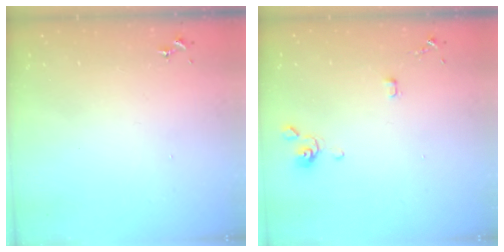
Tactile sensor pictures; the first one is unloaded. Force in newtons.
{"total": 3.6, "press": 3.5, "slide": 0.8}